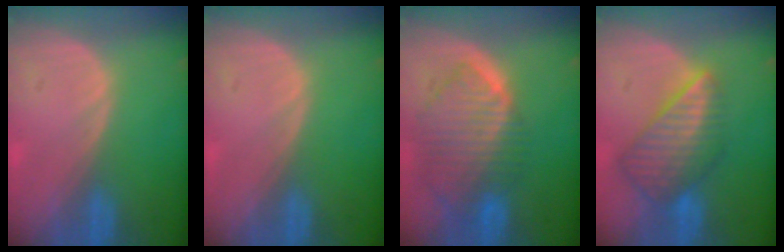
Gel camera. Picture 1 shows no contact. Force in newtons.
{"total": 0.0}
{"total": 9.9, "press": 8.4, "slide": 5.2}
{"total": 8.8, "press": 7.7, "slide": 4.4}